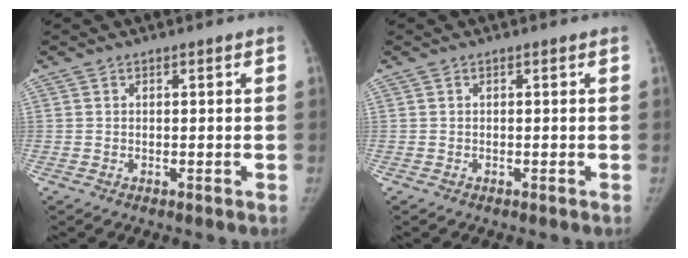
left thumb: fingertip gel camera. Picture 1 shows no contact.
{"total": 0.0}